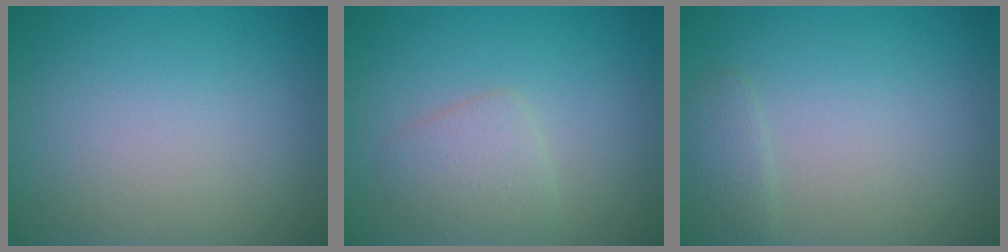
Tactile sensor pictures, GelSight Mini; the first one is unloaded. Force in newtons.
{"total": 2.2, "press": 2.2, "slide": 0.1}
{"total": 1.0, "press": 1.0, "slide": 0.2}